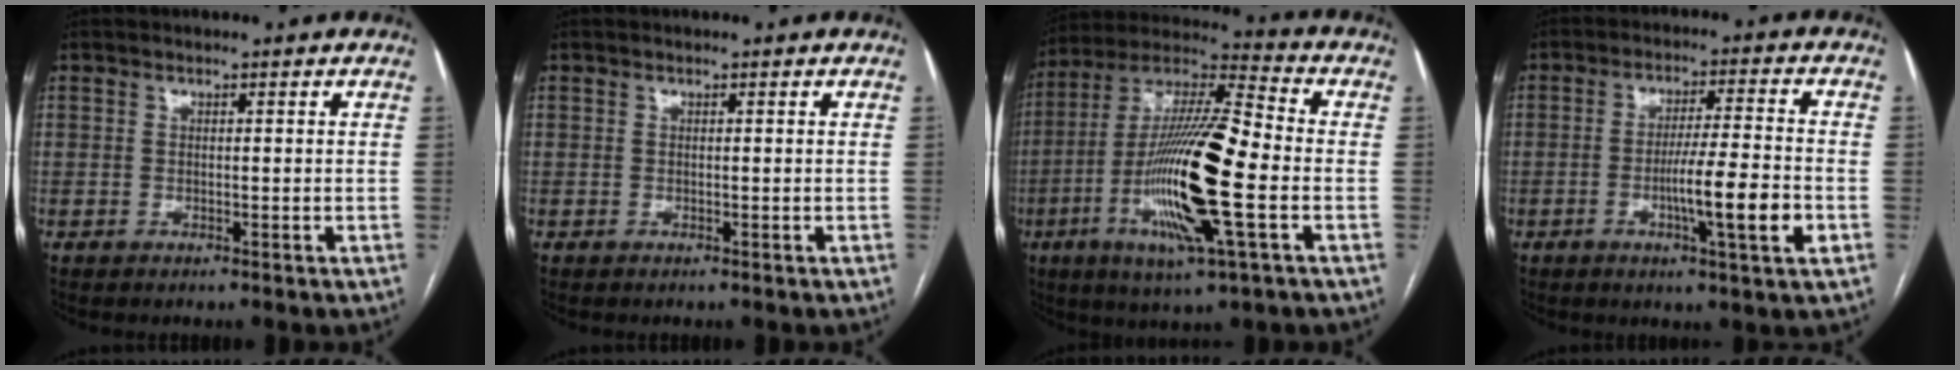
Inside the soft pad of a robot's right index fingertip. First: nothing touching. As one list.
[{"total": 0.0}, {"total": 20.5, "force": [-4.7, 2.1, 19.9], "torque": [-0.401, -0.014, -0.085]}, {"total": 9.7, "force": [-2.8, -0.1, 9.3], "torque": [-0.156, -0.006, -0.046]}]